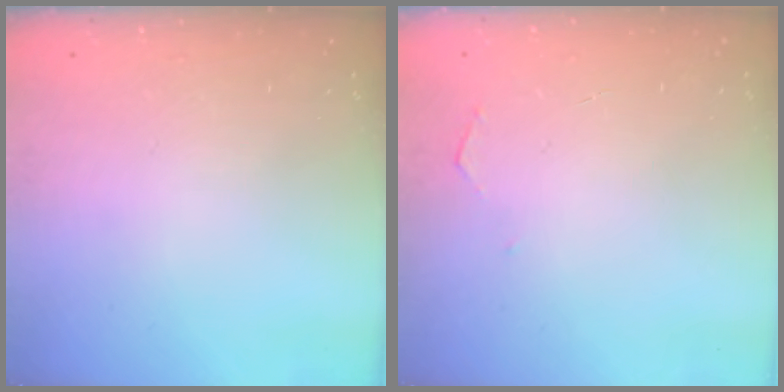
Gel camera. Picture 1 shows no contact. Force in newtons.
{"total": 2.8, "press": 2.8, "slide": 0.4}